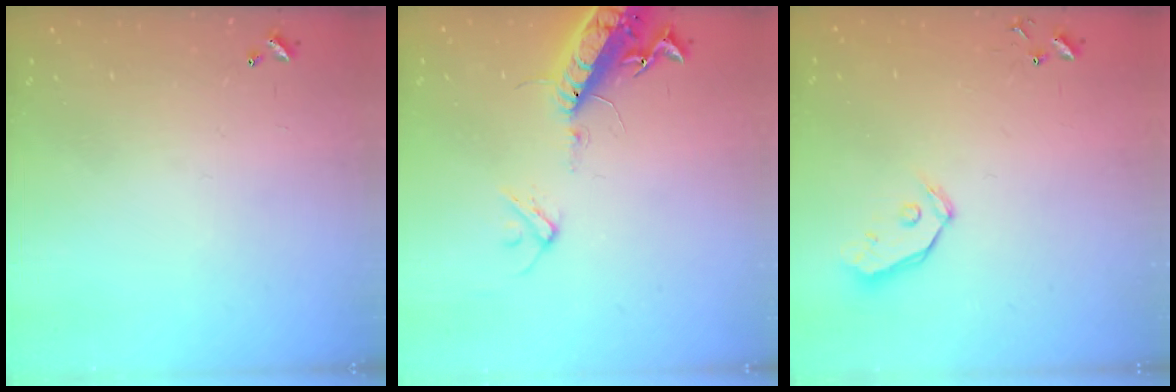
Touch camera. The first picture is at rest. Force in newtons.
{"total": 15.6, "press": 15.2, "slide": 3.5}
{"total": 4.8, "press": 4.8, "slide": 0.5}